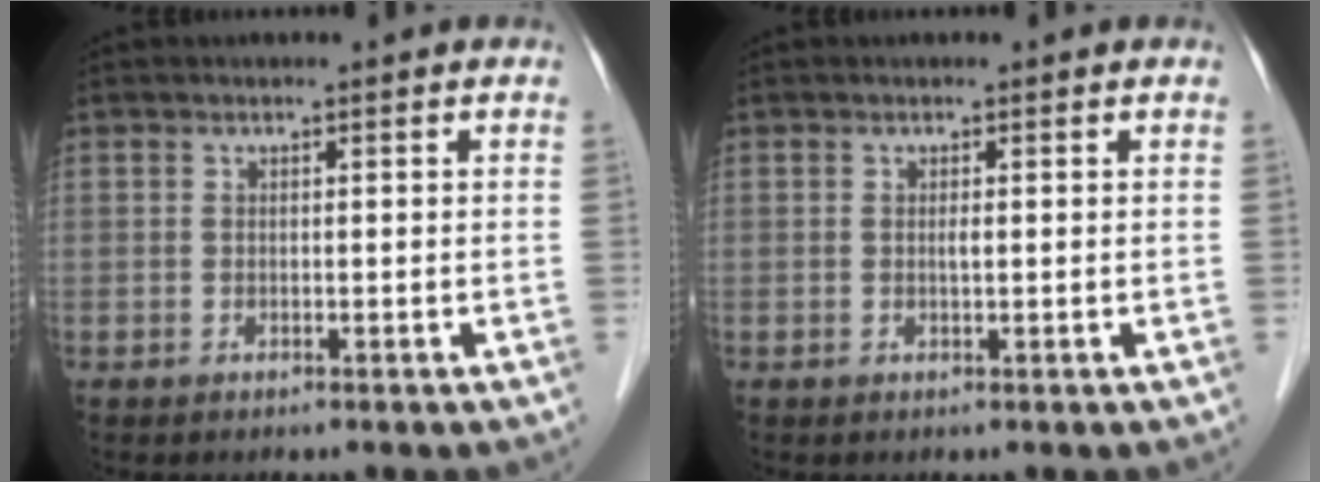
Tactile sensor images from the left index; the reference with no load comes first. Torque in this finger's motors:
{"motor_torque": [0.34, 0.18, 0.02, 0.01]}